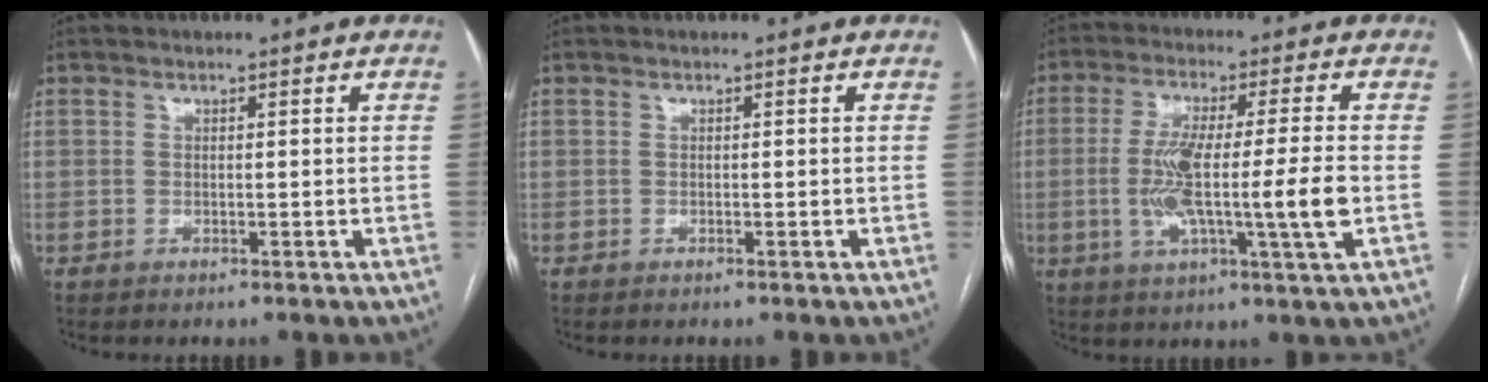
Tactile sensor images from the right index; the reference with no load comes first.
{"total": 0.0}
{"total": 12.4, "force": [-1.6, 0.1, 12.3], "torque": [-0.232, -0.006, -0.033]}